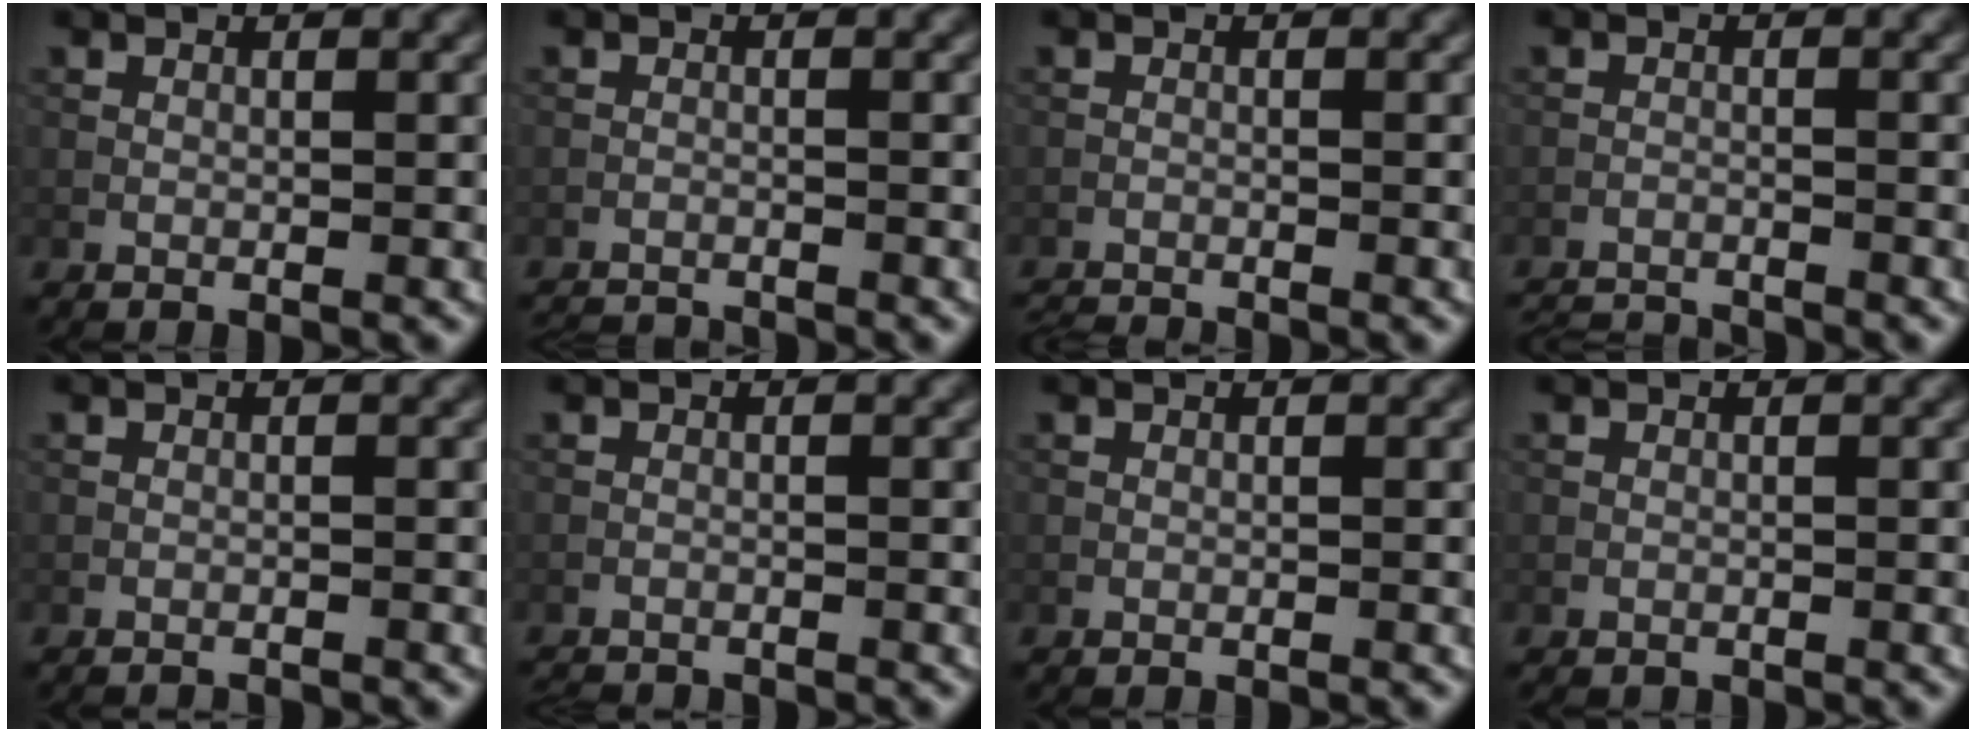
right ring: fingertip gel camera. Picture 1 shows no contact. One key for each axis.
{"total": 4.4, "fx": -4.3, "fy": 0.4, "fz": 0.7, "tx": -0.016, "ty": -0.013, "tz": -0.067}
{"total": 2.7, "fx": -2.6, "fy": 0.1, "fz": 0.5, "tx": -0.016, "ty": -0.011, "tz": -0.050}
{"total": 6.1, "fx": -5.9, "fy": 0.7, "fz": 1.0, "tx": -0.022, "ty": -0.016, "tz": -0.092}
{"total": 2.3, "fx": -2.2, "fy": 0.2, "fz": 0.5, "tx": -0.009, "ty": 0.006, "tz": -0.032}
{"total": 2.8, "fx": -2.8, "fy": 0.2, "fz": 0.4, "tx": -0.014, "ty": -0.010, "tz": -0.047}
{"total": 0.6, "fx": -0.6, "fy": 0.0, "fz": 0.2, "tx": 0.003, "ty": 0.003, "tz": -0.009}
{"total": 0.8, "fx": -0.6, "fy": 0.4, "fz": -0.2, "tx": 0.007, "ty": -0.003, "tz": -0.014}